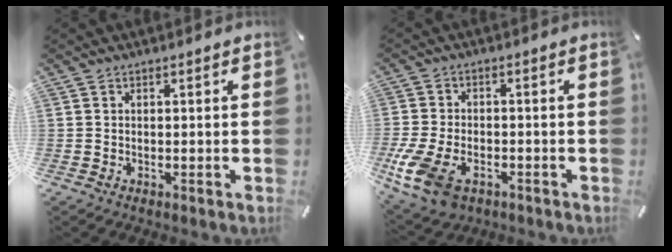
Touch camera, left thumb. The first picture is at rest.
{"total": 10.3, "force": [-4.8, 6.4, 6.5], "torque": [-0.152, 0.012, -0.087]}